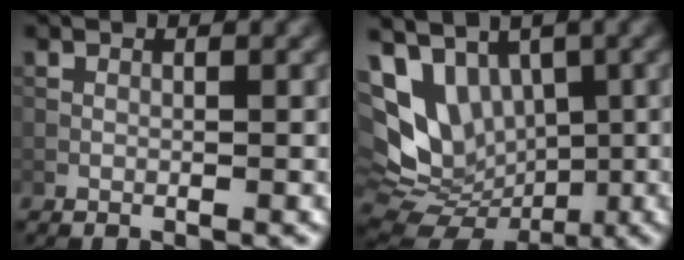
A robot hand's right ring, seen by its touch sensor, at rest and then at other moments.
{"total": 8.6, "force": [1.2, 6.4, 5.7], "torque": [-0.096, -0.008, 0.027]}